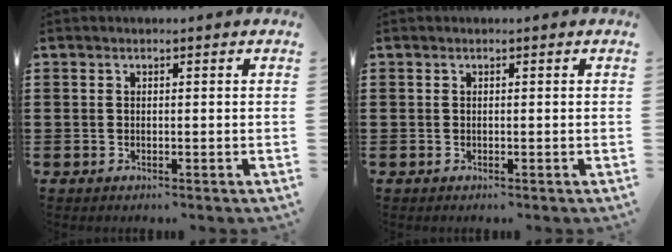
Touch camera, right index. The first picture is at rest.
{"total": 0.0}